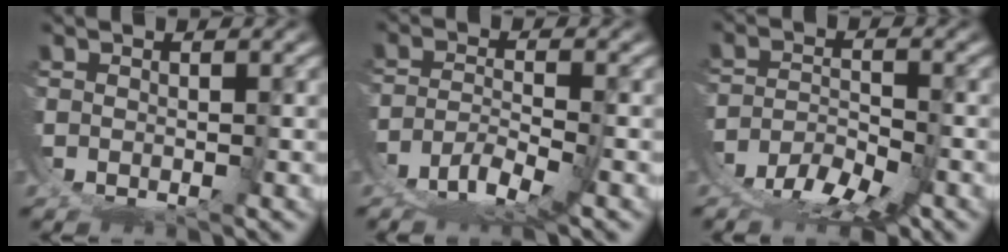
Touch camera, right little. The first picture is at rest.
{"total": 5.2, "force": [-3.0, 1.9, 3.8], "torque": [-0.052, -0.012, -0.046]}
{"total": 5.6, "force": [-3.5, 2.6, 3.5], "torque": [-0.038, -0.013, -0.062]}